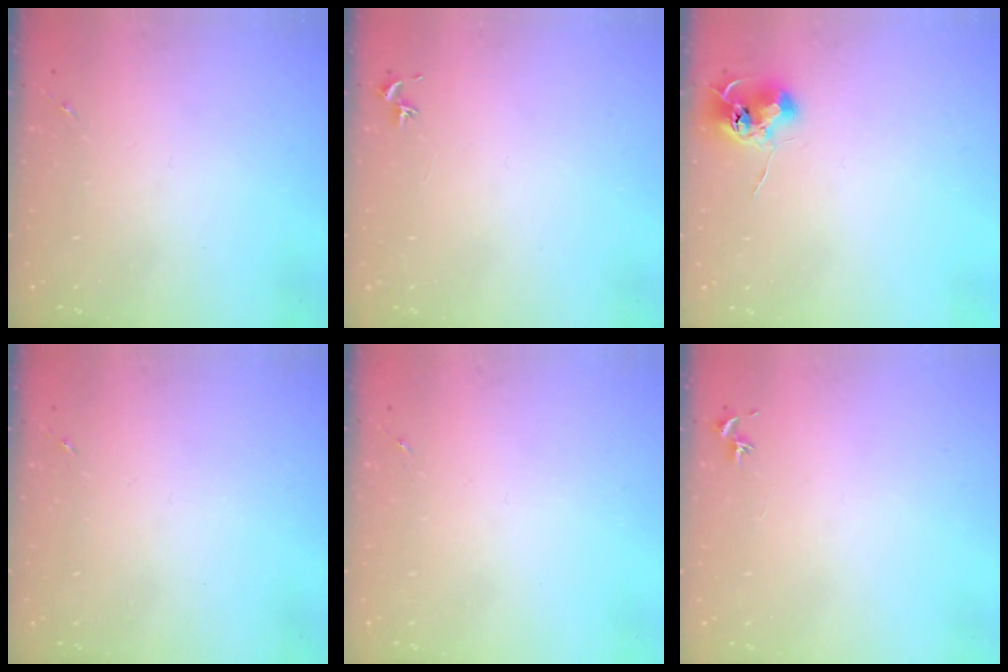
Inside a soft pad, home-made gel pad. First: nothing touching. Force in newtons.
{"total": 0.8, "press": 0.7, "slide": 0.3}
{"total": 7.8, "press": 7.8, "slide": 0.8}
{"total": 0.0}
{"total": 0.0}
{"total": 0.7, "press": 0.7, "slide": 0.3}